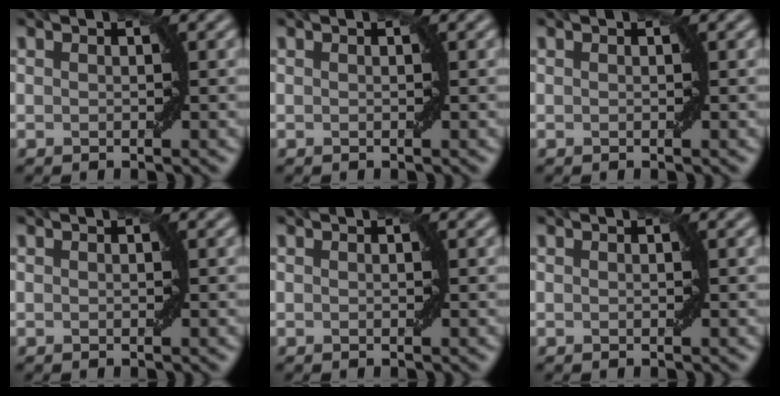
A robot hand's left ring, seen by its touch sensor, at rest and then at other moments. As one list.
[{"total": 0.0}, {"total": 0.0}, {"total": 0.0}, {"total": 0.0}, {"total": 0.0}]